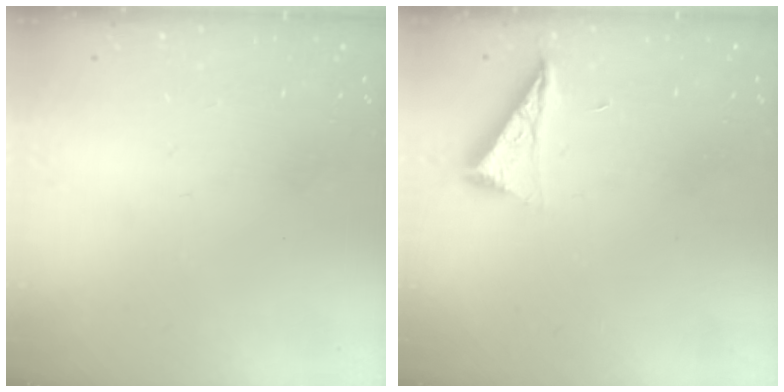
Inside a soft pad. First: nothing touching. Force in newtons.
{"total": 7.1, "press": 7.1, "slide": 0.5}